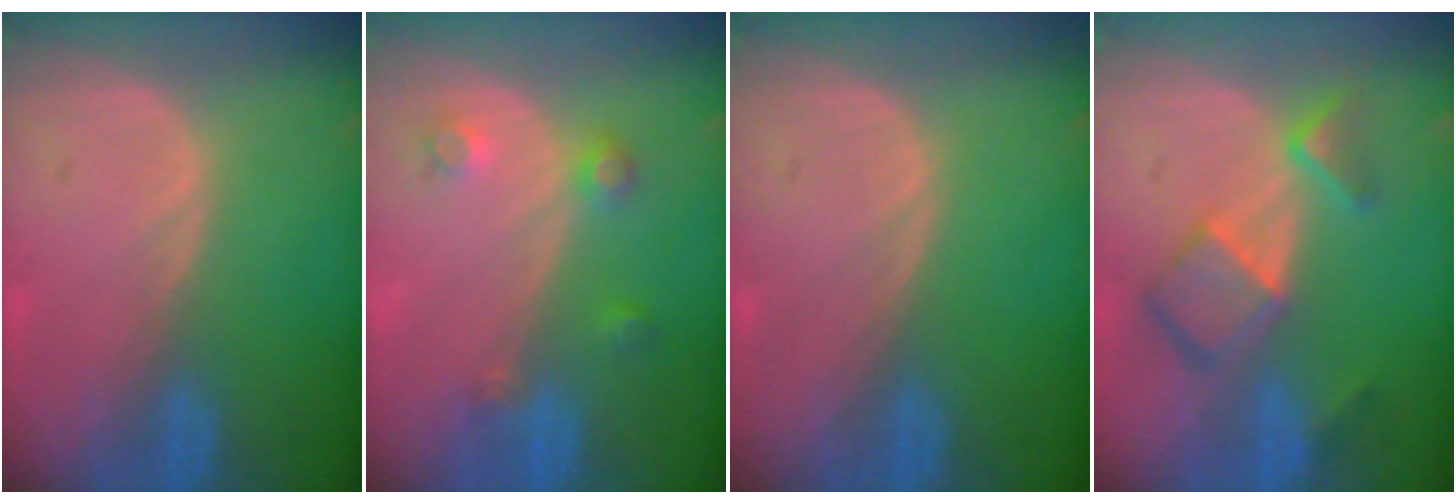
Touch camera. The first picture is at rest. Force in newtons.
{"total": 3.6, "press": 3.2, "slide": 1.6}
{"total": 0.0}
{"total": 7.4, "press": 6.4, "slide": 3.8}